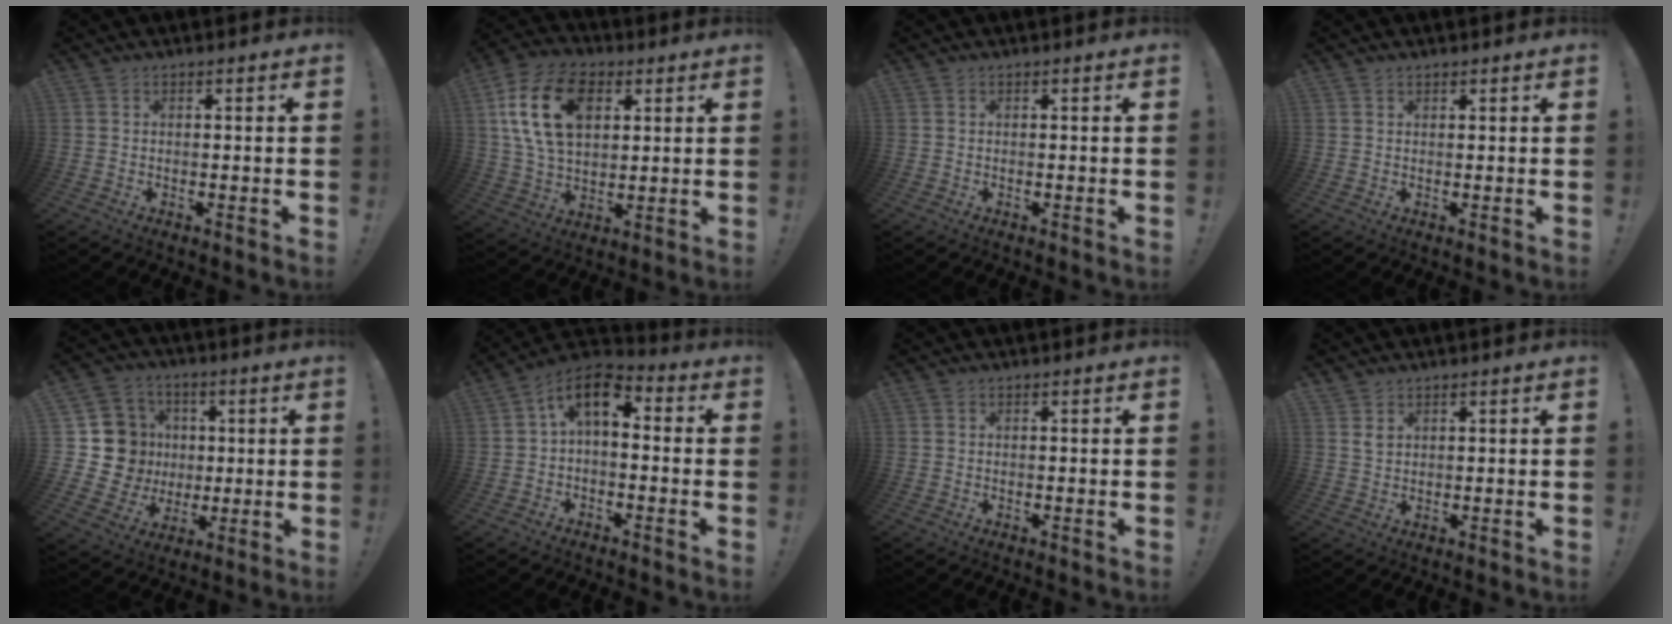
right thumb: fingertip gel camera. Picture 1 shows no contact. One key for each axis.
{"total": 19.2, "fx": 6.6, "fy": 12.7, "fz": 12.8, "tx": -0.231, "ty": -0.017, "tz": 0.117}
{"total": 0.0}
{"total": 0.9, "fx": 0.8, "fy": 0.4, "fz": 0.3, "tx": 0.001, "ty": -0.004, "tz": 0.014}
{"total": 15.5, "fx": 1.0, "fy": 14.2, "fz": 6.1, "tx": -0.092, "ty": 0.003, "tz": 0.046}
{"total": 7.7, "fx": 1.6, "fy": 4.3, "fz": 6.2, "tx": -0.100, "ty": 0.000, "tz": 0.033}
{"total": 0.0}
{"total": 2.1, "fx": 1.6, "fy": 0.9, "fz": 1.0, "tx": -0.006, "ty": -0.014, "tz": 0.028}